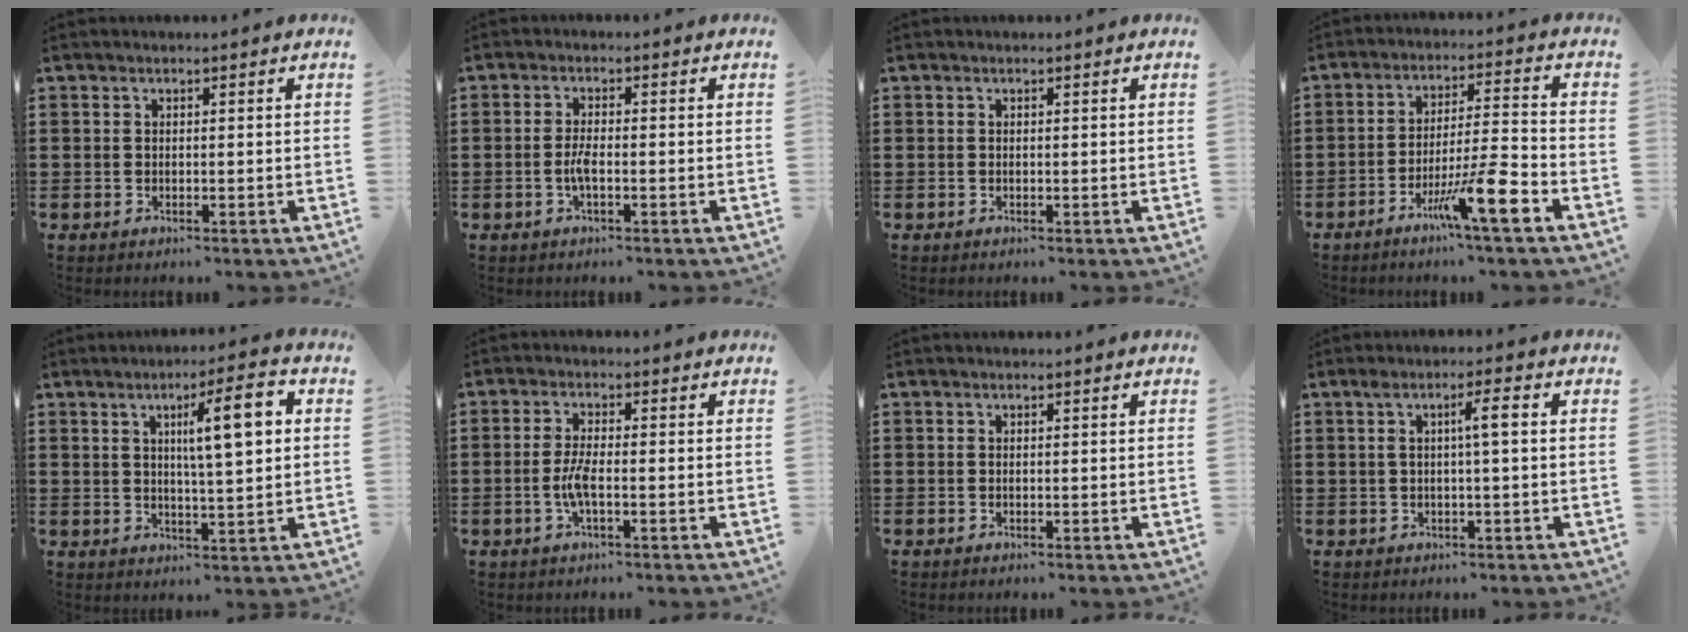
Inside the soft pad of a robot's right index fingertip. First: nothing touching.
{"total": 2.8, "force": [-0.9, 0.6, 2.6], "torque": [-0.063, -0.004, -0.022]}
{"total": 0.0}
{"total": 10.3, "force": [-5.6, 0.4, 8.6], "torque": [-0.150, -0.003, -0.100]}
{"total": 9.2, "force": [2.5, 1.6, 8.7], "torque": [-0.154, 0.000, 0.035]}
{"total": 4.0, "force": [-1.2, 0.9, 3.7], "torque": [-0.087, -0.004, -0.028]}
{"total": 0.0}
{"total": 3.8, "force": [0.4, 0.1, 3.7], "torque": [-0.070, 0.001, 0.002]}